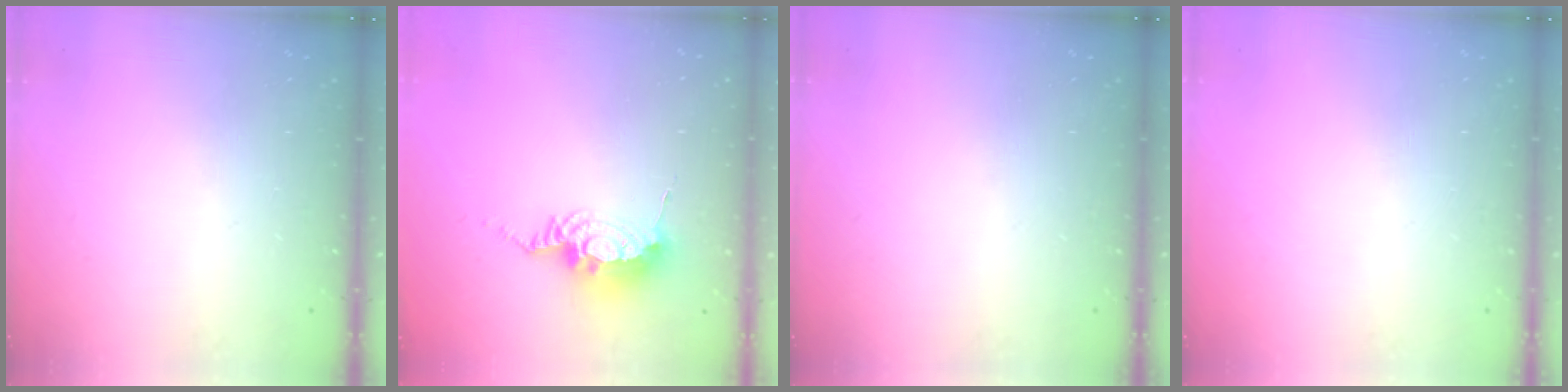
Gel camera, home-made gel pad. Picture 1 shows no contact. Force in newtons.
{"total": 9.2, "press": 9.1, "slide": 0.8}
{"total": 0.0}
{"total": 0.0}